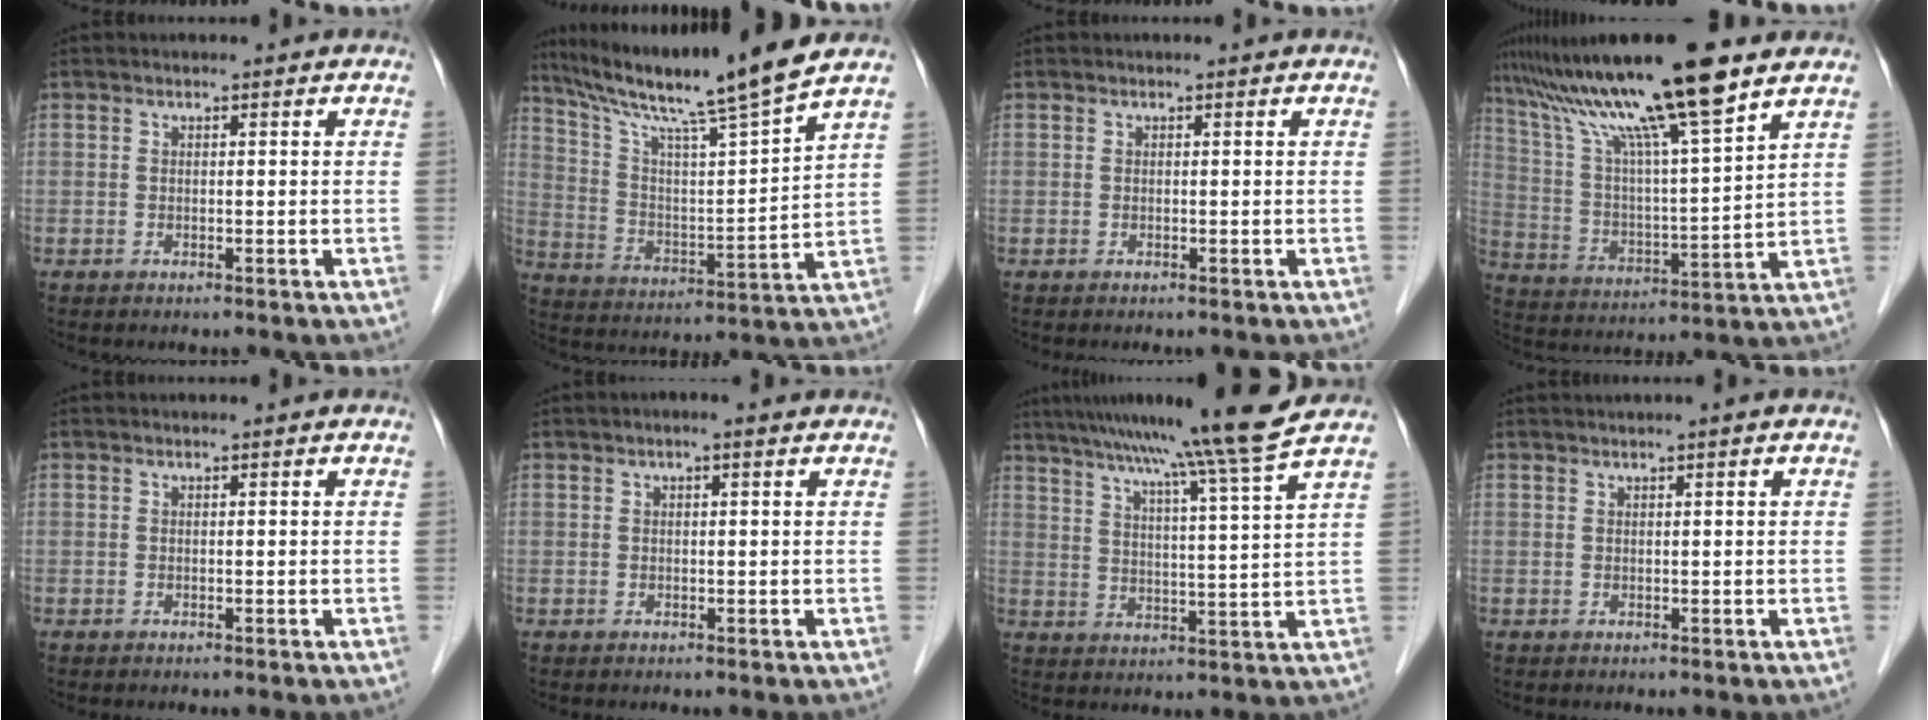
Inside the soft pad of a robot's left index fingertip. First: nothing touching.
{"total": 17.5, "force": [14.3, -1.7, 9.9], "torque": [-0.171, -0.003, 0.240]}
{"total": 0.0}
{"total": 18.9, "force": [13.9, -0.1, 12.7], "torque": [-0.225, 0.018, 0.249]}
{"total": 0.0}
{"total": 1.7, "force": [0.9, 0.3, 1.4], "torque": [-0.028, 0.012, 0.009]}
{"total": 15.5, "force": [12.6, -3.5, 8.2], "torque": [-0.131, -0.029, 0.175]}
{"total": 0.9, "force": [0.5, -0.2, 0.7], "torque": [-0.018, 0.004, 0.014]}